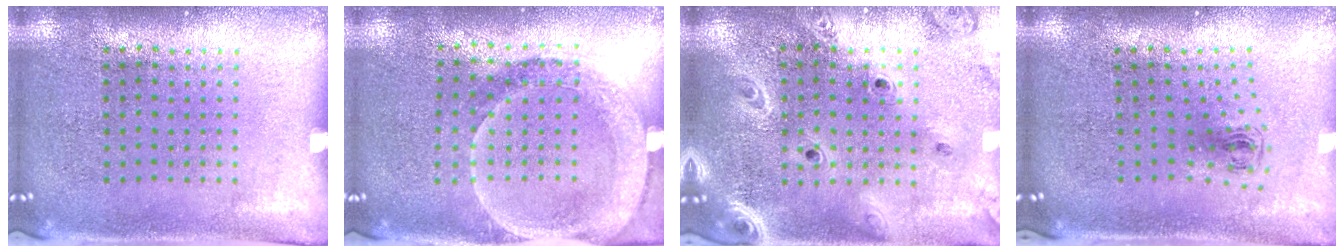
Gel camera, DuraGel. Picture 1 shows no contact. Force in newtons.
{"total": 1.9, "press": 1.6, "slide": 0.9}
{"total": 2.5, "press": 2.2, "slide": 1.2}
{"total": 0.7, "press": 0.4, "slide": 0.6}